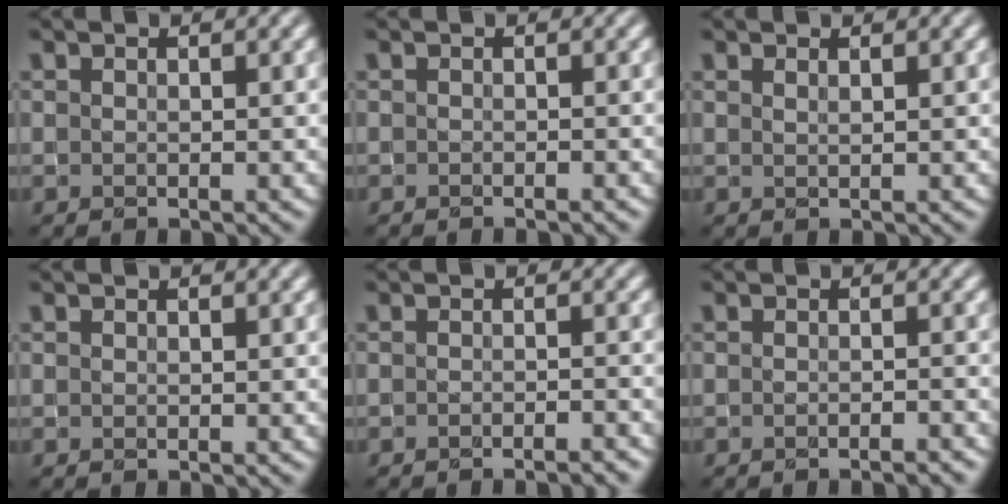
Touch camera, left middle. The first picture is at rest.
{"total": 0.8, "force": [-0.7, 0.0, 0.3], "torque": [-0.002, -0.005, -0.013]}
{"total": 0.8, "force": [0.5, 0.3, 0.5], "torque": [-0.002, 0.000, 0.005]}
{"total": 0.0}
{"total": 2.0, "force": [-1.7, 0.3, 1.0], "torque": [-0.009, 0.002, -0.025]}
{"total": 1.7, "force": [-1.3, 0.3, 1.0], "torque": [-0.006, -0.001, -0.023]}